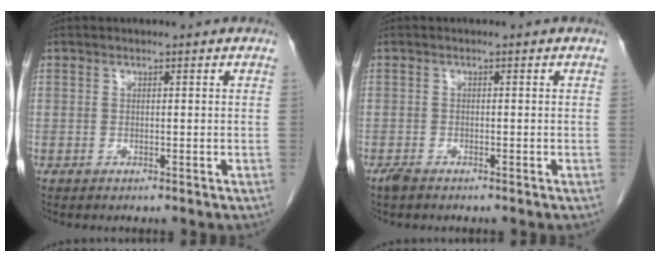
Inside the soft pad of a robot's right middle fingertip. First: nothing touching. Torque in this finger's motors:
{"motor_torque": [-0.18, -0.08, 0.00, 0.00]}